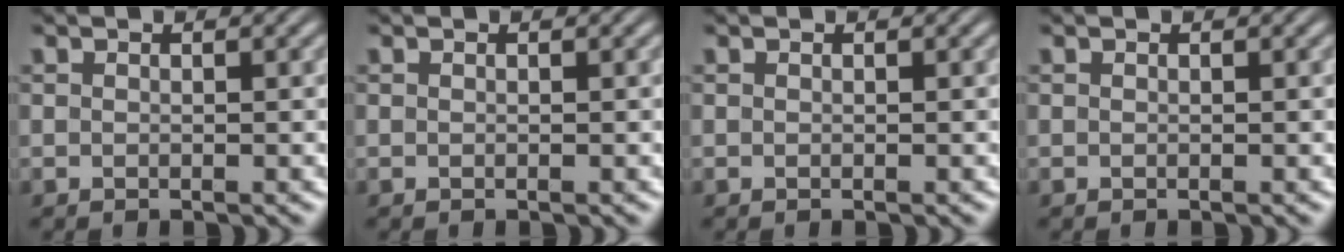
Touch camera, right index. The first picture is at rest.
{"total": 0.0}
{"total": 0.0}
{"total": 0.0}